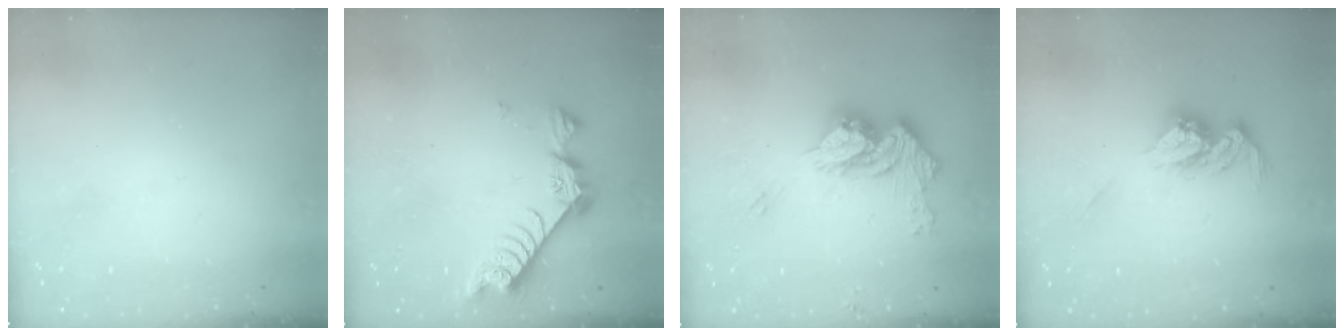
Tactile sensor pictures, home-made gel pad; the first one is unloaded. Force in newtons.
{"total": 8.8, "press": 8.8, "slide": 0.8}
{"total": 14.1, "press": 14.1, "slide": 0.2}
{"total": 11.8, "press": 11.8, "slide": 0.5}